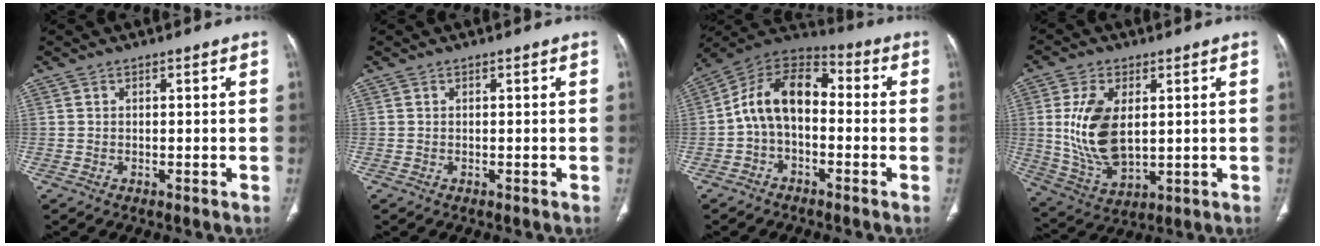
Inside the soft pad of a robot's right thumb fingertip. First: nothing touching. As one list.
[{"total": 0.0}, {"total": 12.5, "force": [-1.1, 8.1, 9.5], "torque": [-0.148, 0.047, -0.034]}, {"total": 13.6, "force": [1.9, 7.7, 11.0], "torque": [-0.210, -0.014, 0.050]}]